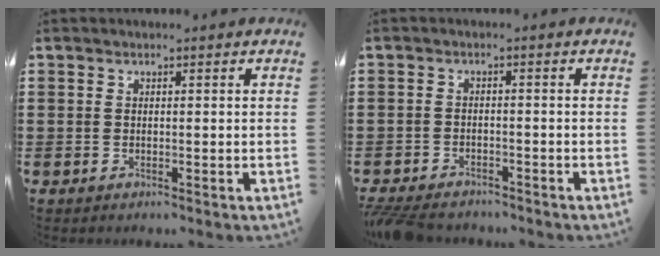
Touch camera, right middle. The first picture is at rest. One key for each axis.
{"total": 3.1, "fx": -3.0, "fy": 0.7, "fz": 0.7, "tx": -0.029, "ty": -0.003, "tz": -0.067}